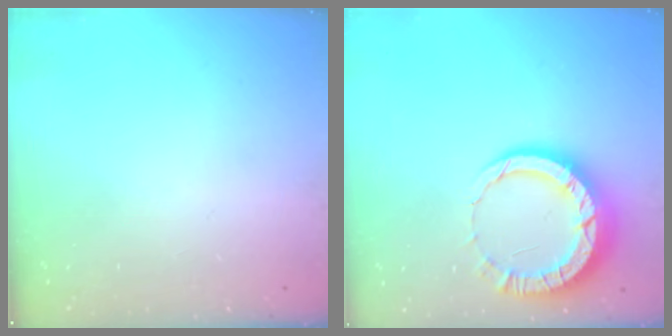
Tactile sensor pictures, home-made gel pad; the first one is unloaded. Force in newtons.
{"total": 10.4, "press": 10.4, "slide": 1.0}